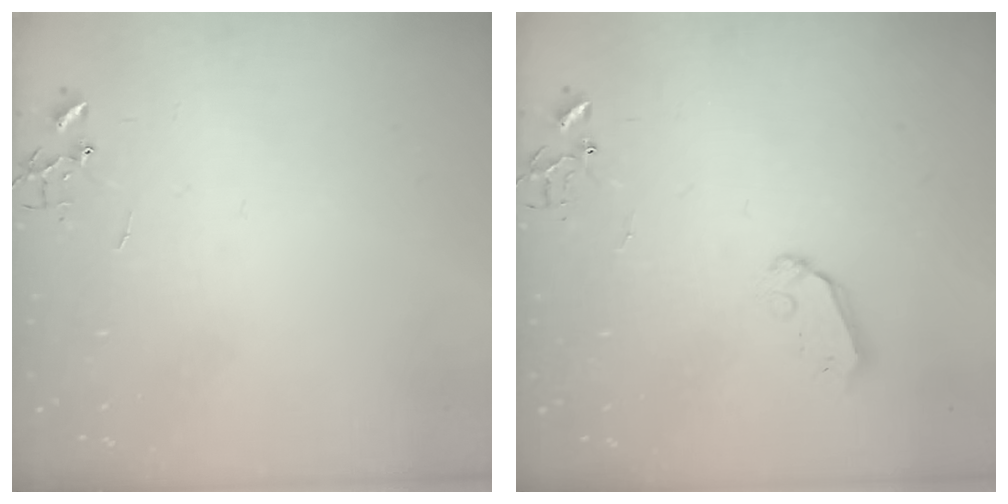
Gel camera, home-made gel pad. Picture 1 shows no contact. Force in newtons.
{"total": 6.1, "press": 6.0, "slide": 0.4}